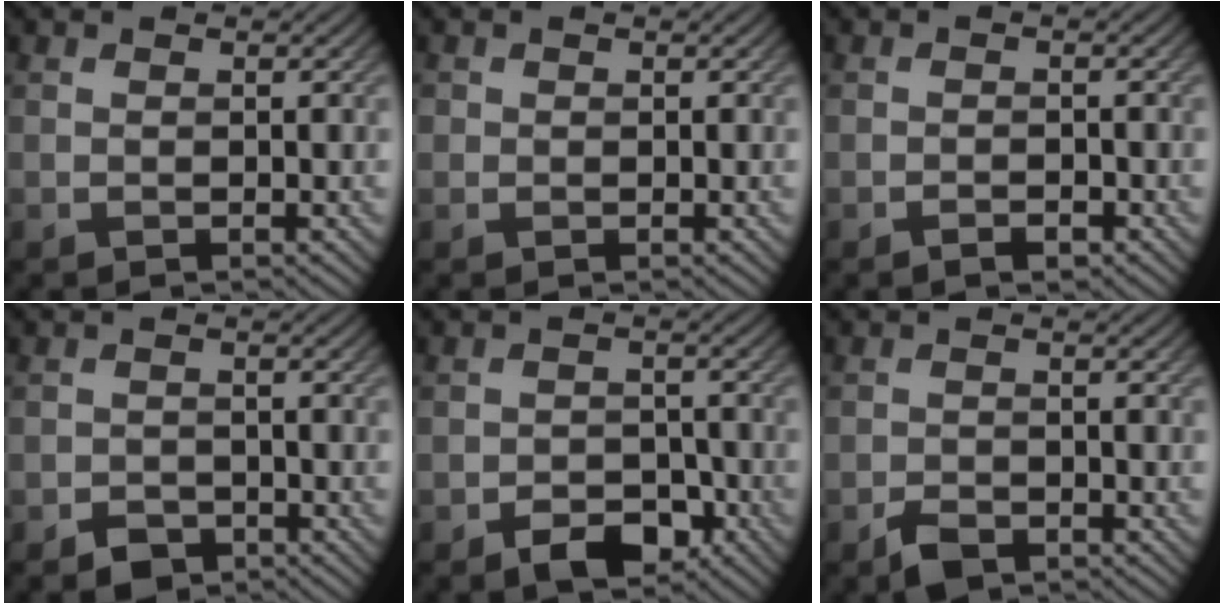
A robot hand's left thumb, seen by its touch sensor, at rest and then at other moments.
{"total": 0.8, "force": [0.1, 0.8, 0.1], "torque": [-0.001, -0.002, 0.000]}
{"total": 1.4, "force": [-0.9, 0.6, 0.8], "torque": [-0.012, 0.000, -0.017]}
{"total": 2.6, "force": [-1.8, 1.6, 0.9], "torque": [-0.012, -0.003, -0.038]}
{"total": 4.6, "force": [-2.7, 2.8, 2.4], "torque": [-0.032, -0.003, -0.052]}
{"total": 2.7, "force": [-1.9, 1.3, 1.3], "torque": [-0.025, -0.003, -0.040]}